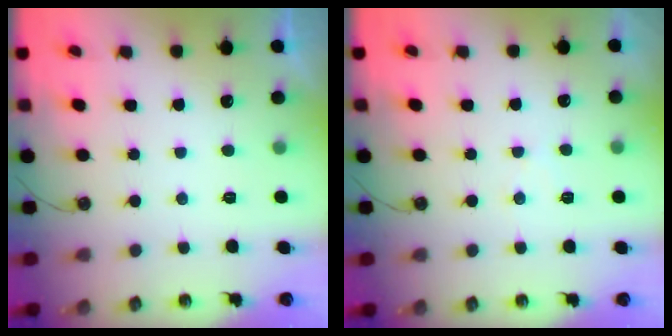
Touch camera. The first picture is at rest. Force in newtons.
{"total": 4.4, "press": 4.4, "slide": 0.7}